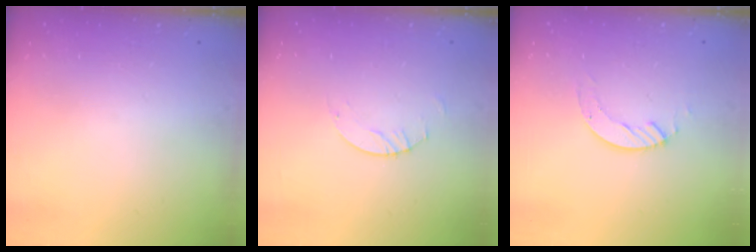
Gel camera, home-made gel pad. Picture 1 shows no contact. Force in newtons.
{"total": 2.0, "press": 2.0, "slide": 0.2}
{"total": 4.1, "press": 4.1, "slide": 0.3}